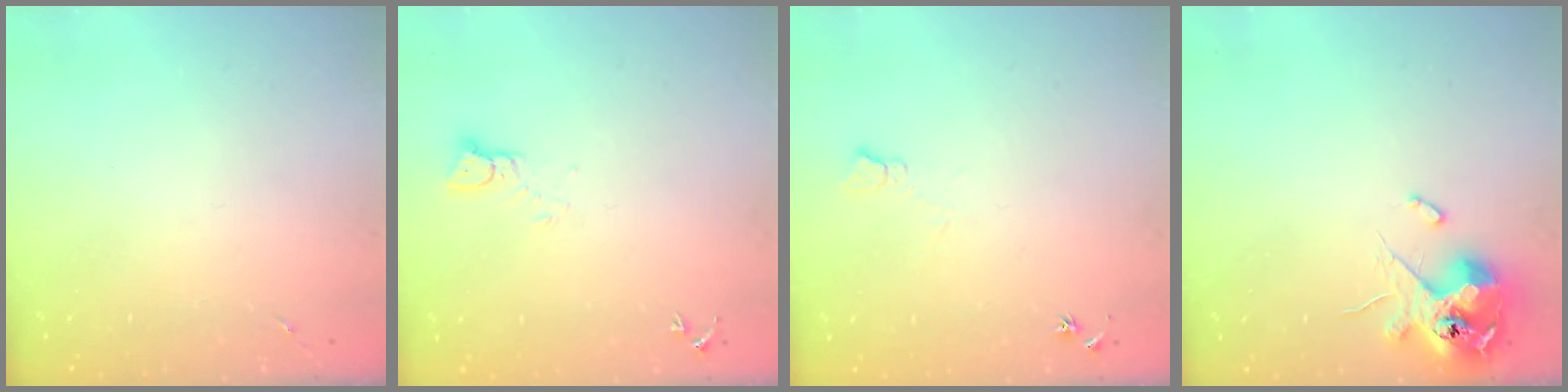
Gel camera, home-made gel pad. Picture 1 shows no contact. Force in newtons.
{"total": 2.6, "press": 2.6, "slide": 0.1}
{"total": 6.2, "press": 6.1, "slide": 0.8}
{"total": 12.4, "press": 12.2, "slide": 2.1}